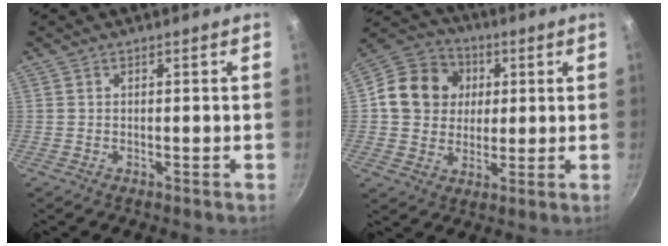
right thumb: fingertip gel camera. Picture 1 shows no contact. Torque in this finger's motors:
{"motor_torque": [-0.49, 0.64, 0.04, -0.01, 0.07]}